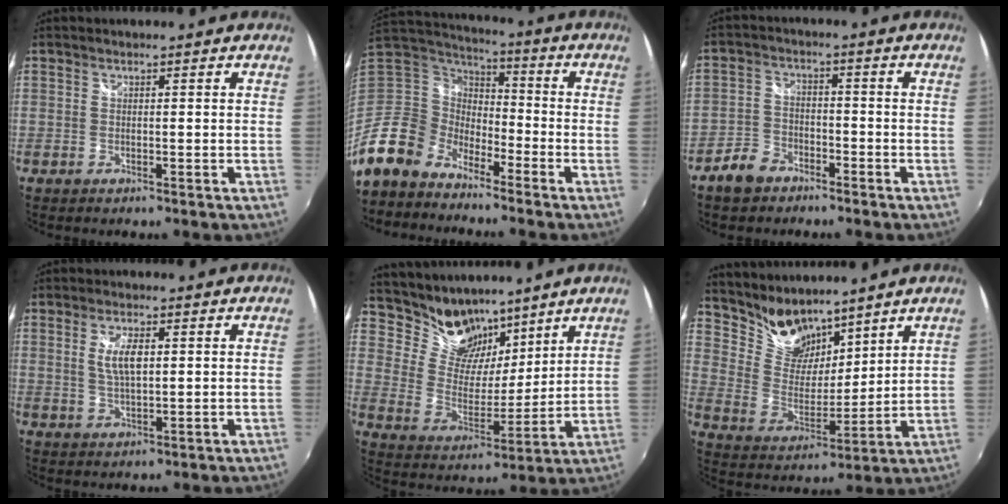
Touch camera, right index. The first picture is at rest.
{"total": 14.1, "force": [-10.3, 8.5, 4.5], "torque": [-0.122, 0.012, -0.205]}
{"total": 6.2, "force": [-4.5, 3.7, 2.0], "torque": [-0.057, 0.012, -0.082]}
{"total": 5.1, "force": [1.1, 1.8, 4.6], "torque": [-0.088, -0.001, 0.021]}
{"total": 13.4, "force": [10.6, 7.0, 4.4], "torque": [-0.100, 0.012, 0.196]}
{"total": 11.4, "force": [9.5, 5.7, 3.0], "torque": [-0.070, 0.004, 0.190]}